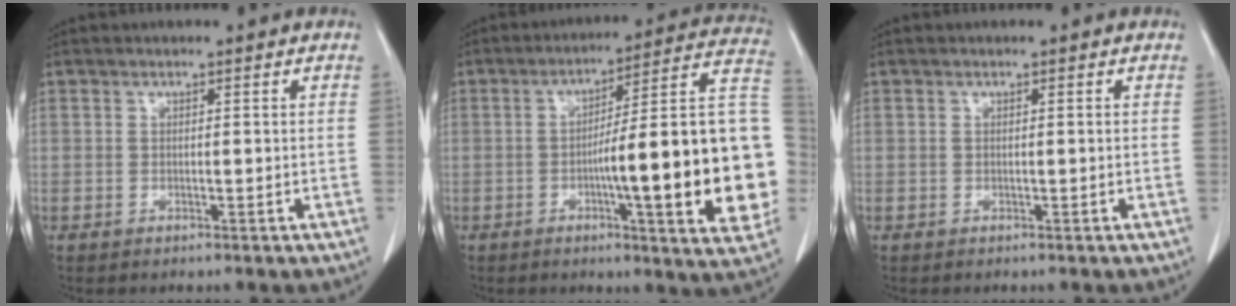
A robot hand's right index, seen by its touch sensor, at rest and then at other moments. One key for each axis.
{"total": 23.3, "fx": -3.3, "fy": 2.2, "fz": 22.9, "tx": -0.217, "ty": 0.027, "tz": -0.042}
{"total": 0.0}